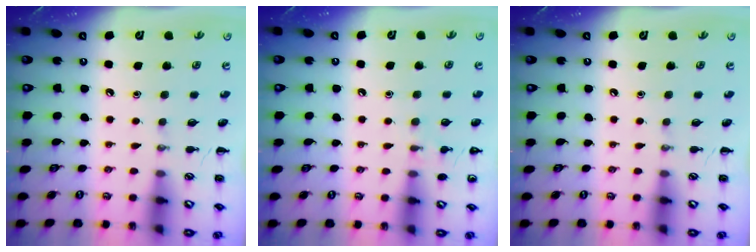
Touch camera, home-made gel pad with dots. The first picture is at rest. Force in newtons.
{"total": 6.8, "press": 6.4, "slide": 2.1}
{"total": 0.0}